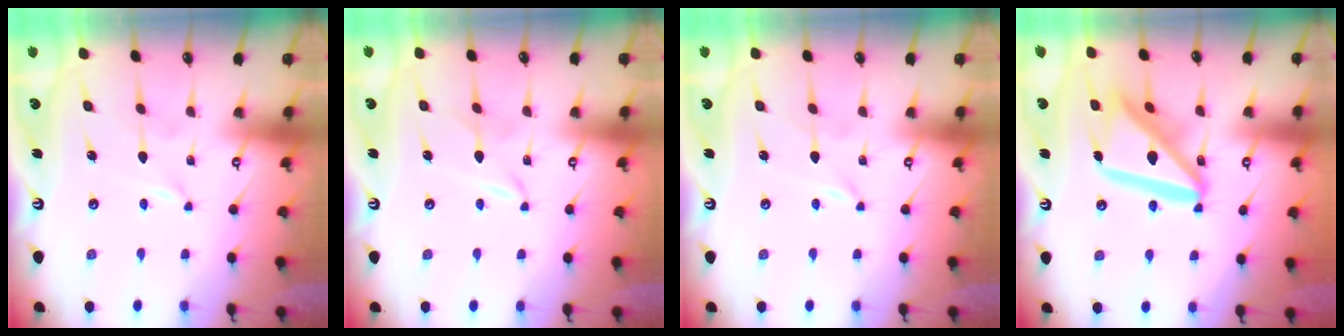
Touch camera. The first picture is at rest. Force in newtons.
{"total": 2.0, "press": 2.0, "slide": 0.3}
{"total": 0.0}
{"total": 18.4, "press": 18.3, "slide": 2.0}